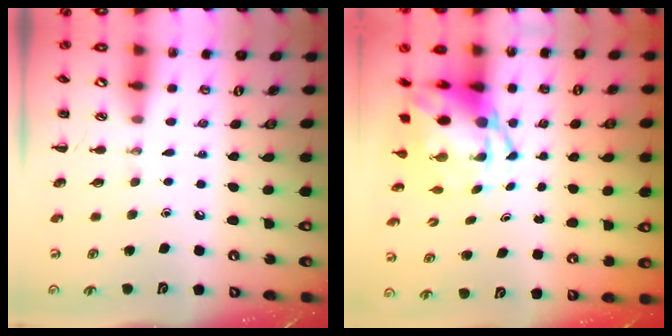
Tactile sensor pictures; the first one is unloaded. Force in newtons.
{"total": 6.6, "press": 6.4, "slide": 1.7}